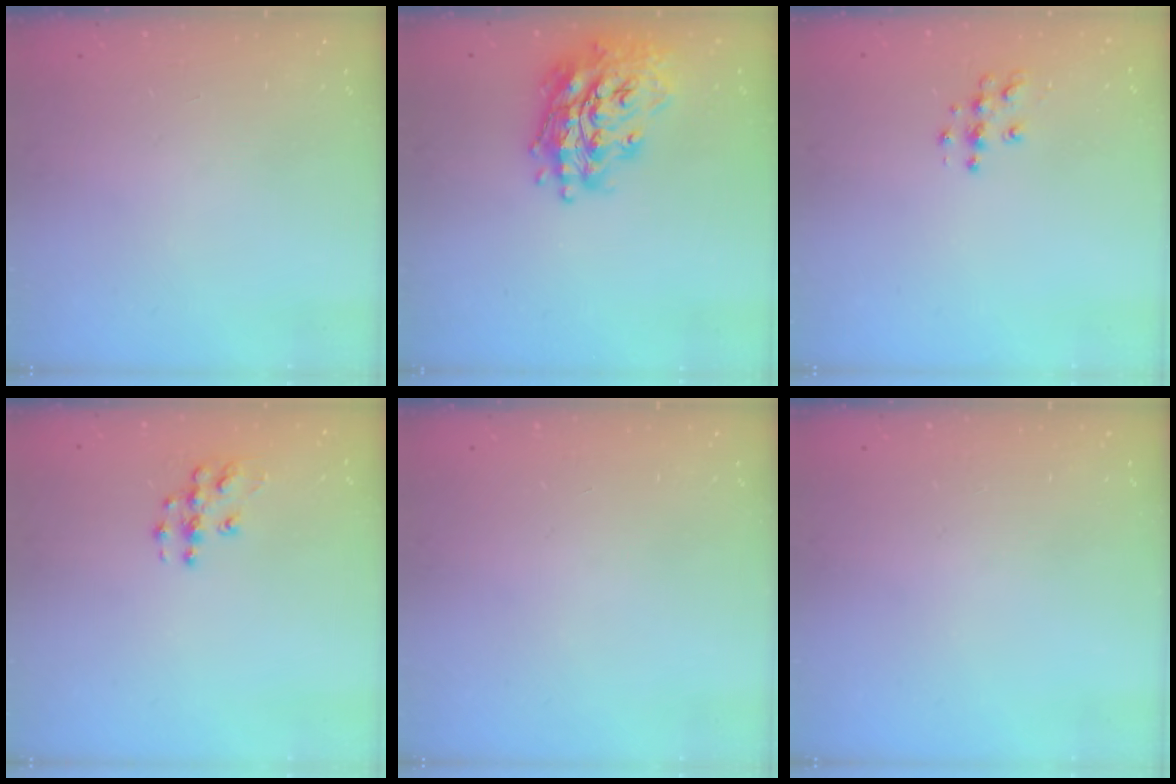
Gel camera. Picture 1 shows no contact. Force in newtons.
{"total": 19.9, "press": 19.8, "slide": 2.1}
{"total": 5.8, "press": 5.8, "slide": 0.2}
{"total": 8.2, "press": 8.2, "slide": 0.4}
{"total": 0.0}
{"total": 0.0}